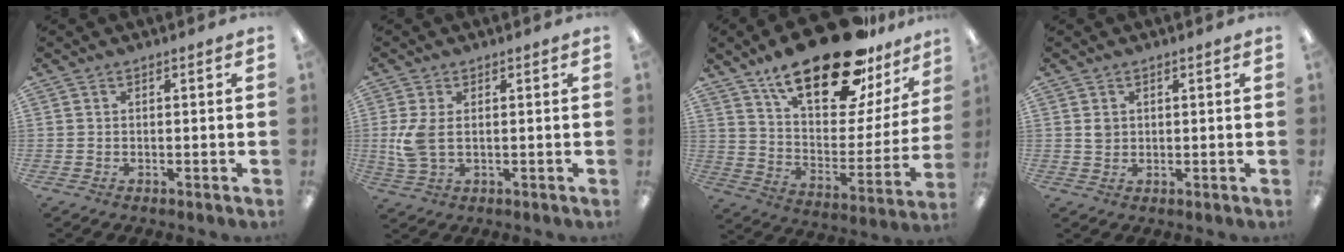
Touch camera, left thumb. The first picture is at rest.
{"total": 6.6, "force": [0.4, 3.5, 5.6], "torque": [-0.133, -0.002, 0.002]}
{"total": 28.5, "force": [19.5, 10.7, 17.8], "torque": [-0.283, -0.118, 0.328]}
{"total": 2.2, "force": [0.8, 1.8, 1.0], "torque": [-0.005, -0.001, 0.010]}